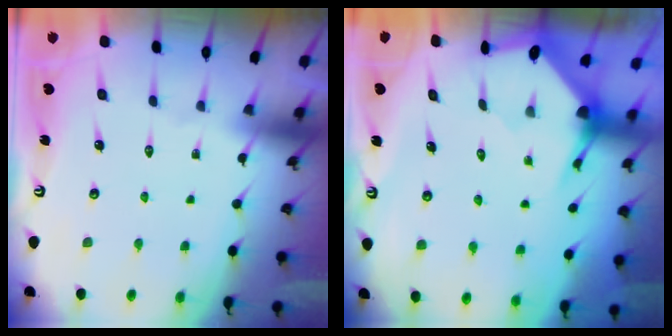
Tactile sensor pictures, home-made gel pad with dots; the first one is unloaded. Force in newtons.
{"total": 3.4, "press": 3.4, "slide": 0.4}